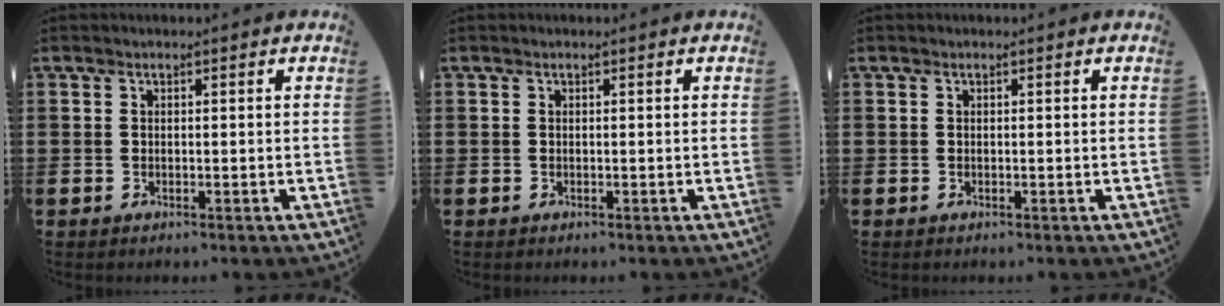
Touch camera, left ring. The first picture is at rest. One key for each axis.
{"total": 0.0}
{"total": 0.0}